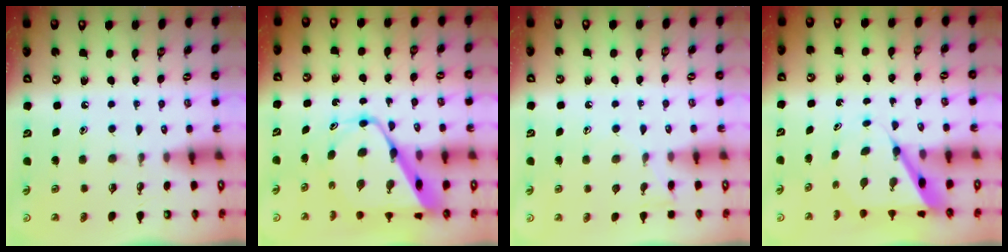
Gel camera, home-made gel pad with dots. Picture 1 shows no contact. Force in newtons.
{"total": 13.0, "press": 13.0, "slide": 1.2}
{"total": 5.6, "press": 5.6, "slide": 0.6}
{"total": 7.5, "press": 7.4, "slide": 0.7}